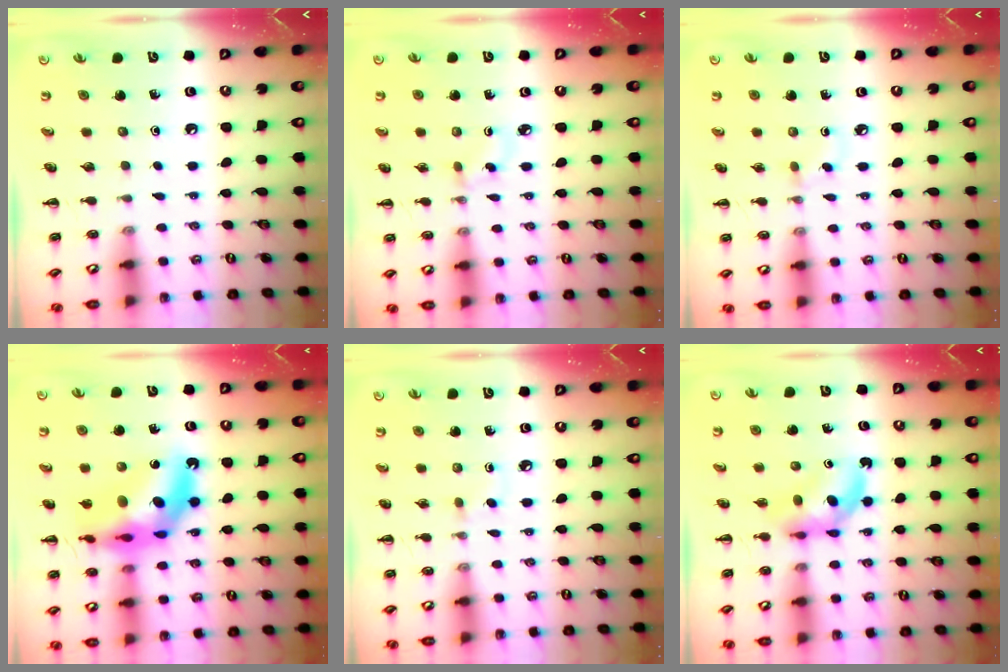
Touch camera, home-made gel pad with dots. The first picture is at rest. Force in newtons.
{"total": 2.3, "press": 2.0, "slide": 1.1}
{"total": 2.9, "press": 2.7, "slide": 1.0}
{"total": 15.6, "press": 15.0, "slide": 4.5}
{"total": 2.4, "press": 2.1, "slide": 1.0}
{"total": 4.8, "press": 4.7, "slide": 1.1}